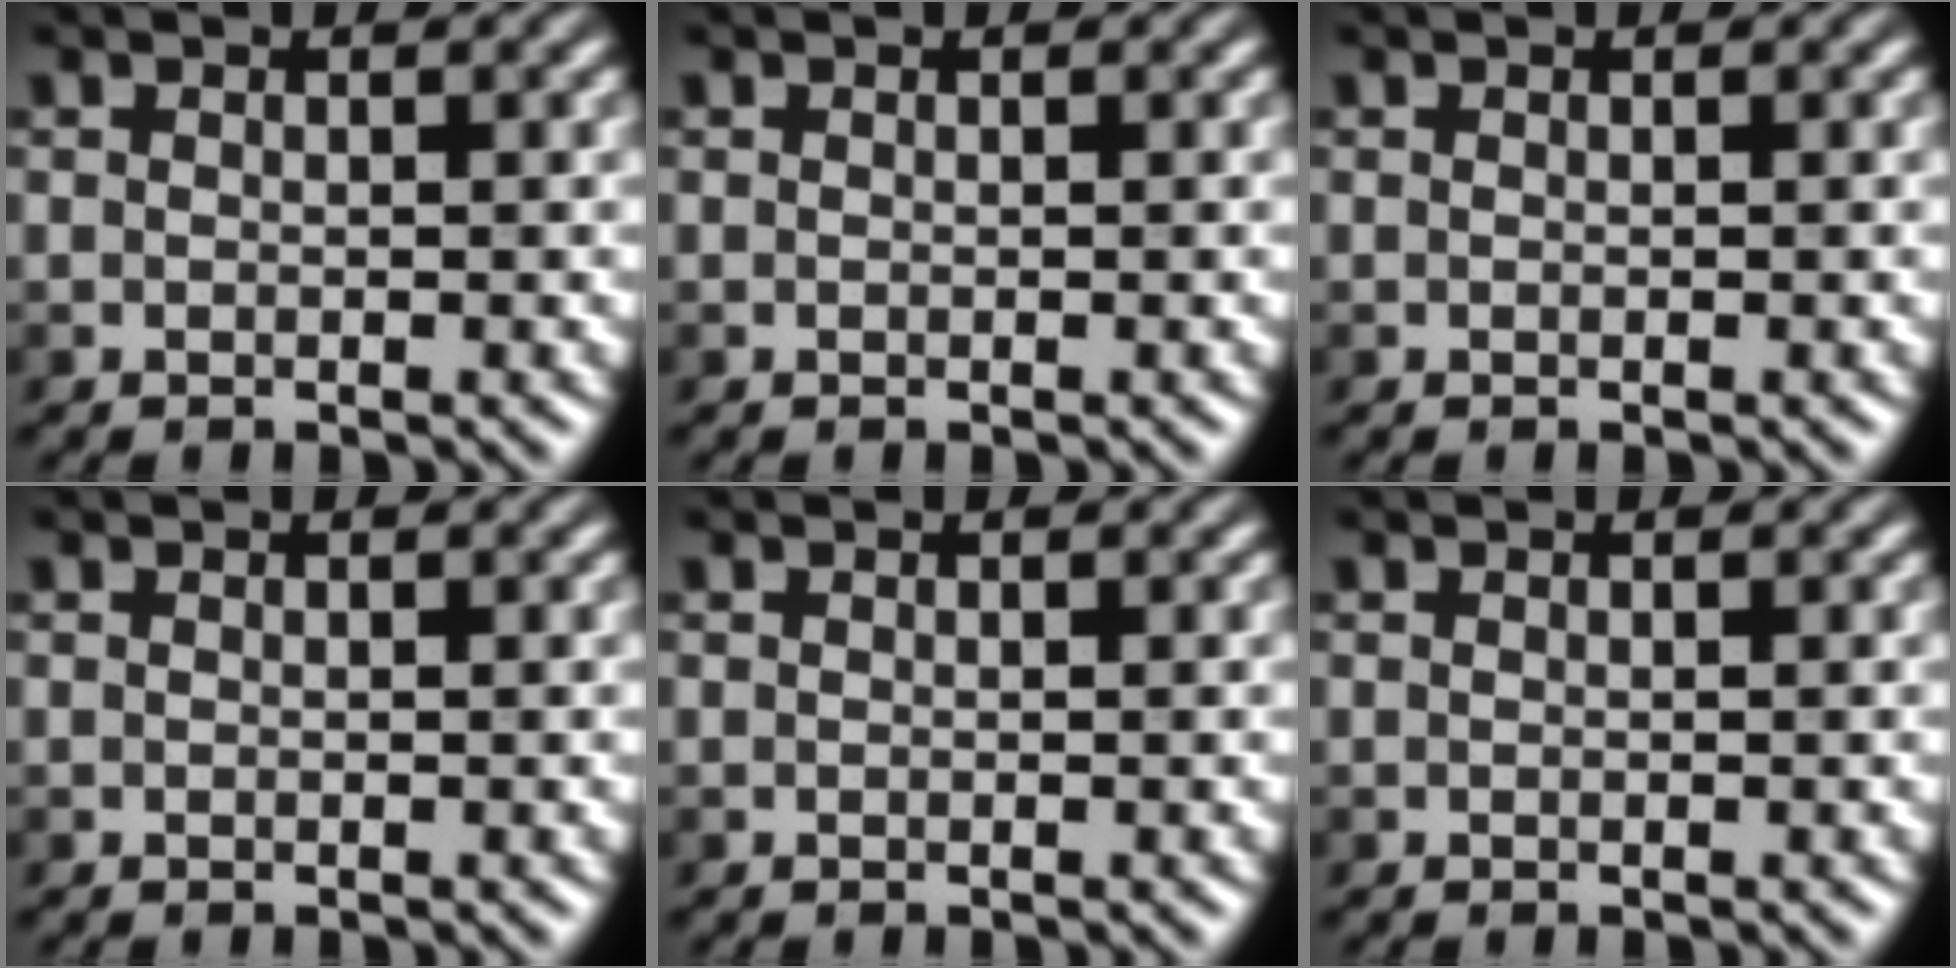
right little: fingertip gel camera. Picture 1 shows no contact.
{"total": 0.0}
{"total": 0.0}
{"total": 0.0}
{"total": 0.0}
{"total": 0.0}